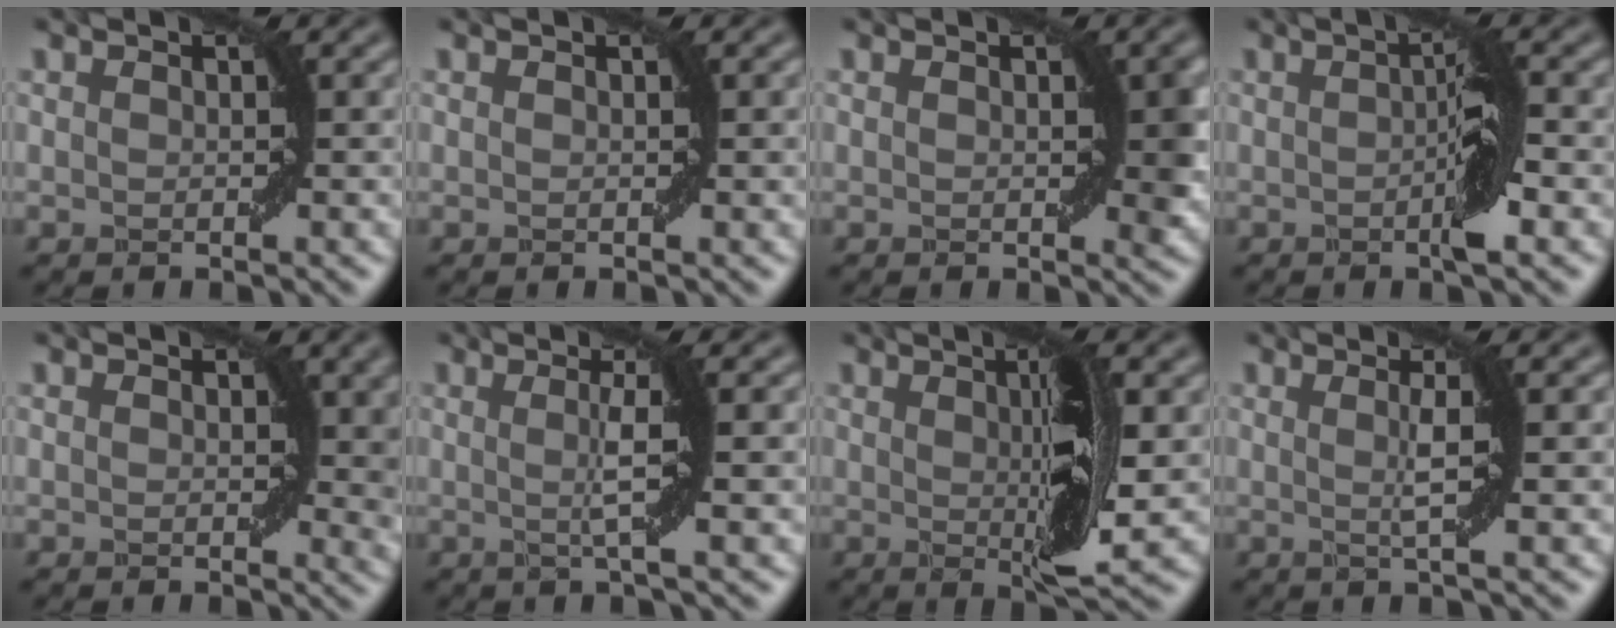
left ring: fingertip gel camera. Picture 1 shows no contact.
{"total": 0.6, "force": [0.2, 0.0, 0.5], "torque": [-0.005, 0.000, 0.002]}
{"total": 2.1, "force": [0.3, 0.8, 2.0], "torque": [-0.018, -0.004, 0.006]}
{"total": 3.3, "force": [-0.4, 0.2, 3.3], "torque": [-0.050, 0.002, -0.007]}
{"total": 3.0, "force": [0.7, 1.7, 2.4], "torque": [-0.019, -0.006, 0.009]}
{"total": 3.9, "force": [0.2, 0.3, 3.9], "torque": [-0.064, 0.000, 0.003]}
{"total": 5.8, "force": [0.5, 1.0, 5.7], "torque": [-0.091, -0.006, 0.011]}
{"total": 3.1, "force": [0.3, 0.3, 3.0], "torque": [-0.052, 0.000, 0.004]}